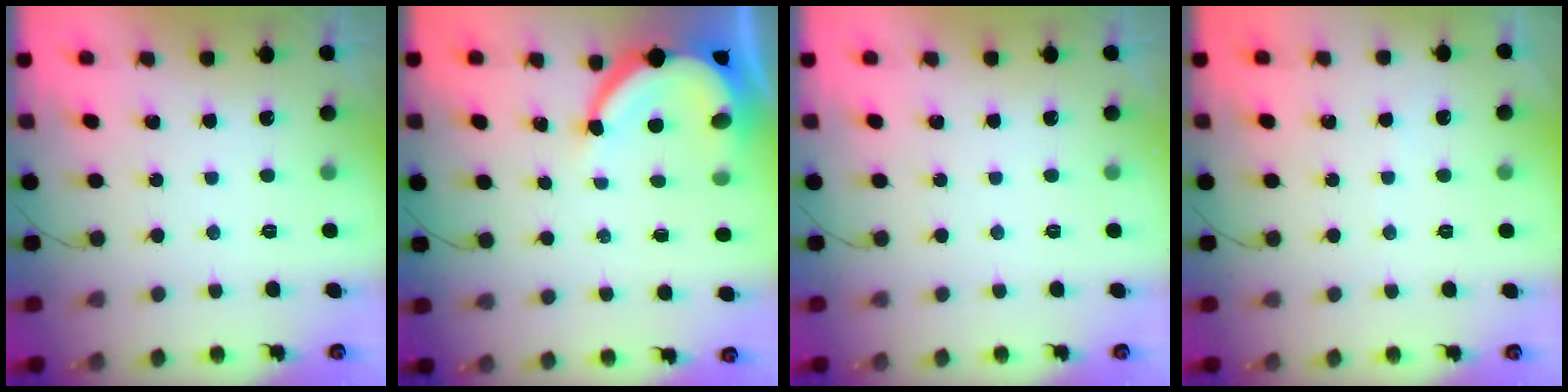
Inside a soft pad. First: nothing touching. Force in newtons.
{"total": 9.9, "press": 9.8, "slide": 1.1}
{"total": 0.0}
{"total": 1.9, "press": 1.9, "slide": 0.2}